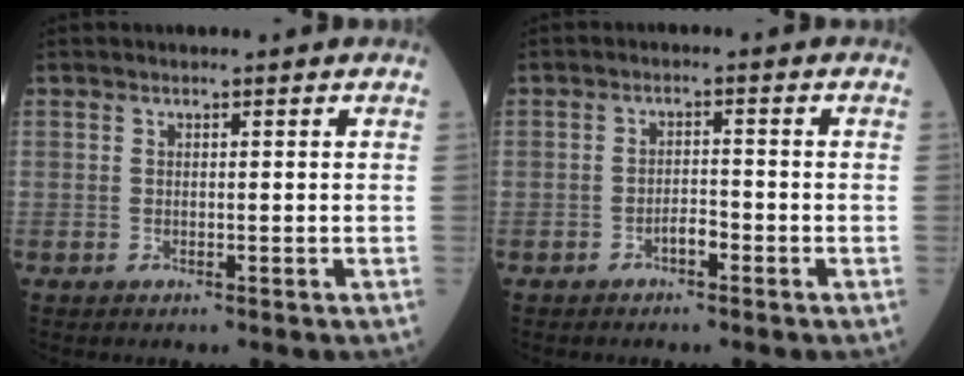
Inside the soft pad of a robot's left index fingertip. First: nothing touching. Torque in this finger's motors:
{"motor_torque": [0.47, 0.16, 0.04, 0.01]}